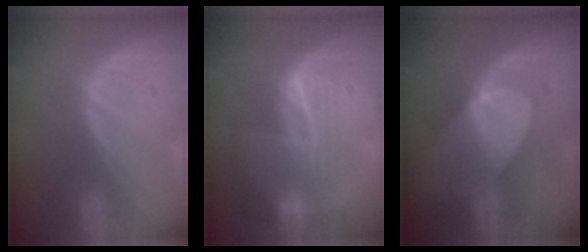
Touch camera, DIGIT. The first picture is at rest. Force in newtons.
{"total": 6.7, "press": 6.3, "slide": 2.3}
{"total": 7.0, "press": 6.9, "slide": 0.8}